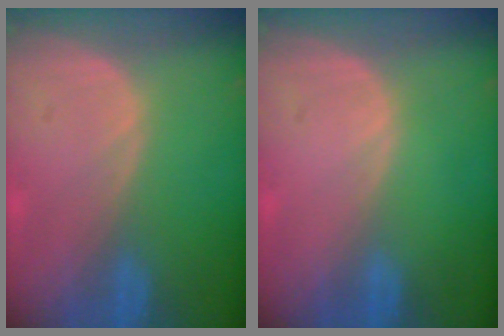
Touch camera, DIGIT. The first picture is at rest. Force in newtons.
{"total": 0.0}